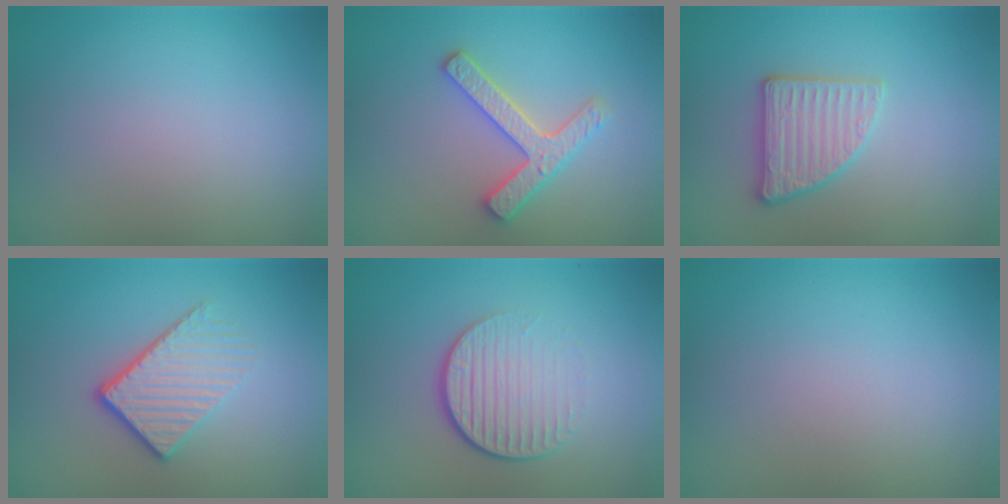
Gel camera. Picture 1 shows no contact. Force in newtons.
{"total": 2.8, "press": 2.8, "slide": 0.6}
{"total": 2.9, "press": 2.8, "slide": 0.5}
{"total": 3.9, "press": 2.8, "slide": 2.8}
{"total": 4.4, "press": 2.7, "slide": 3.5}
{"total": 0.0}